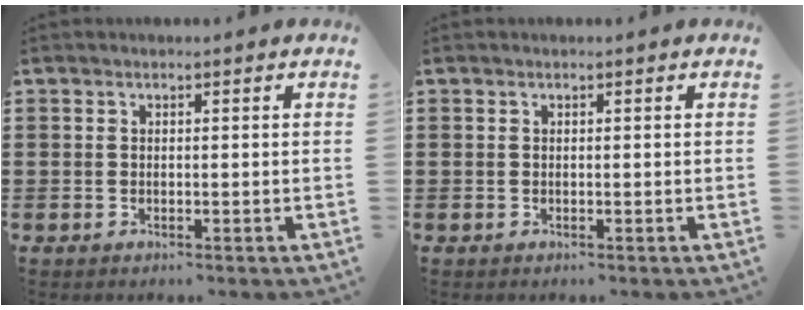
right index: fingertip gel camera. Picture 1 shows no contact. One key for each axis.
{"total": 0.0}